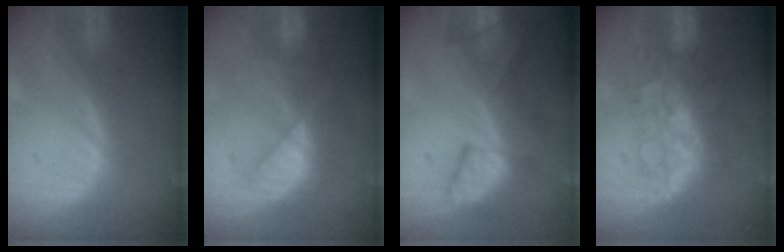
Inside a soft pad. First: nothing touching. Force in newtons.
{"total": 7.3, "press": 7.1, "slide": 1.6}
{"total": 8.1, "press": 7.6, "slide": 2.7}
{"total": 7.9, "press": 7.4, "slide": 2.7}